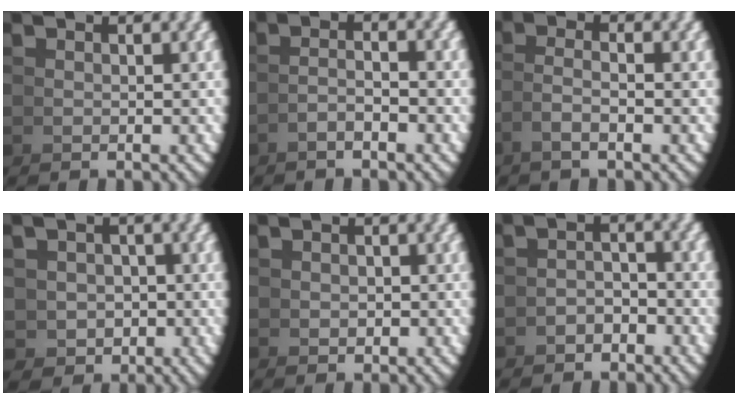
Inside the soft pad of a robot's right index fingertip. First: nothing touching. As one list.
[{"total": 1.7, "force": [-1.2, -0.5, 1.0], "torque": [-0.002, 0.005, -0.025]}, {"total": 1.9, "force": [-0.6, -0.6, 1.7], "torque": [-0.034, 0.000, -0.009]}, {"total": 4.9, "force": [-0.9, 4.4, 1.8], "torque": [-0.028, -0.020, -0.004]}, {"total": 0.6, "force": [0.1, 0.5, 0.3], "torque": [-0.002, -0.001, 0.008]}, {"total": 2.1, "force": [-1.8, 0.9, 0.4], "torque": [0.015, 0.001, -0.035]}]